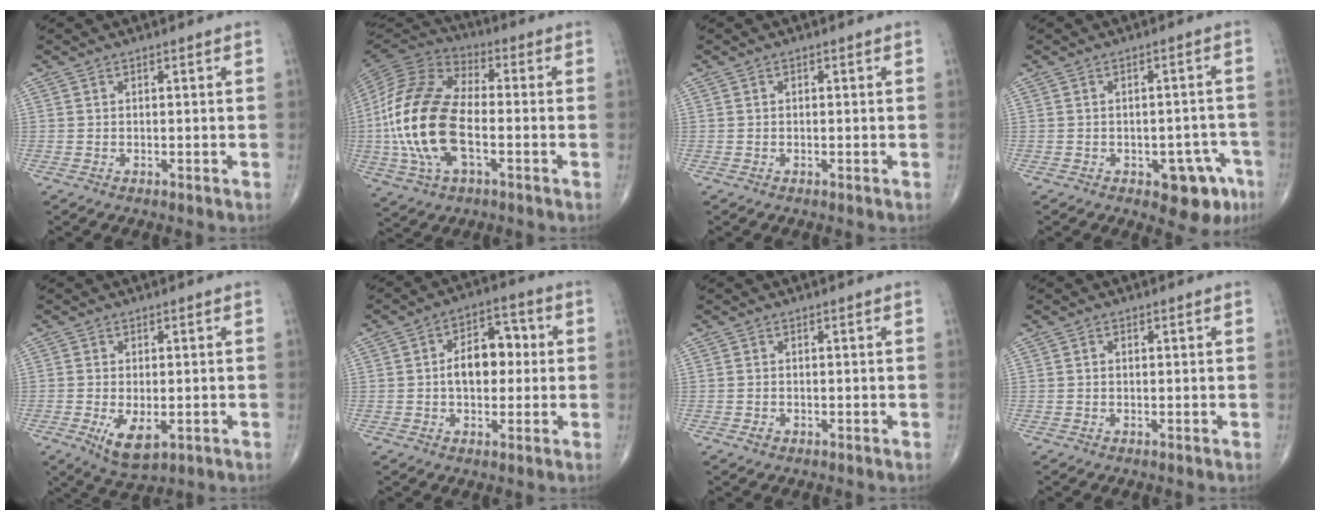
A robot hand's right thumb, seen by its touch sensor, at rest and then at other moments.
{"total": 21.0, "force": [-3.1, 10.9, 17.6], "torque": [-0.371, 0.017, -0.061]}
{"total": 0.6, "force": [0.1, 0.4, 0.4], "torque": [-0.006, 0.002, 0.002]}
{"total": 8.3, "force": [-4.1, 4.3, 5.8], "torque": [-0.035, 0.027, -0.044]}
{"total": 6.3, "force": [-1.7, 3.2, 5.2], "torque": [-0.087, -0.013, -0.021]}
{"total": 9.9, "force": [0.4, 6.3, 7.6], "torque": [-0.089, 0.025, -0.001]}
{"total": 0.9, "force": [-0.4, 0.7, 0.4], "torque": [-0.005, 0.003, -0.005]}
{"total": 0.7, "force": [0.1, 0.5, 0.5], "torque": [-0.009, 0.002, 0.001]}